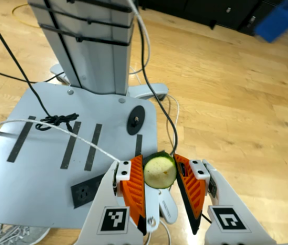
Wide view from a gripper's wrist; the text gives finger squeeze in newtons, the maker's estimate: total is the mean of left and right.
{"total": 6.9, "left": 7.1, "right": 6.6}